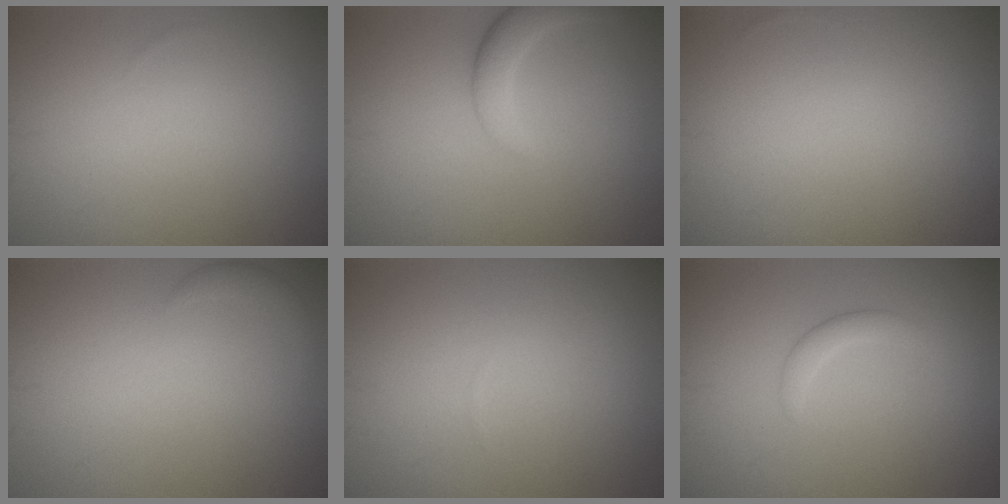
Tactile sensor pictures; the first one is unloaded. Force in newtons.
{"total": 2.6, "press": 2.6, "slide": 0.3}
{"total": 0.0}
{"total": 1.5, "press": 1.5, "slide": 0.1}
{"total": 0.0}
{"total": 1.7, "press": 1.7, "slide": 0.1}